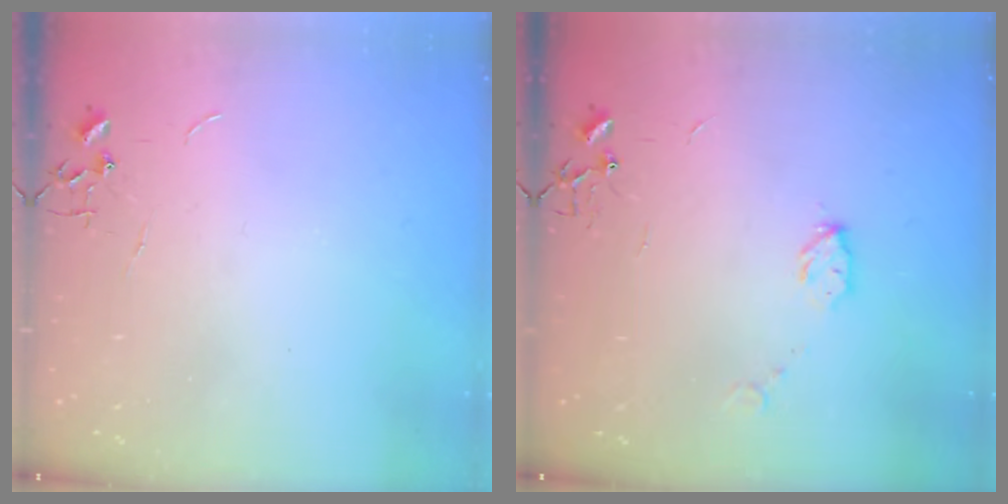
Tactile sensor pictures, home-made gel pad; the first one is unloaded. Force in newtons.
{"total": 5.1, "press": 5.0, "slide": 0.7}